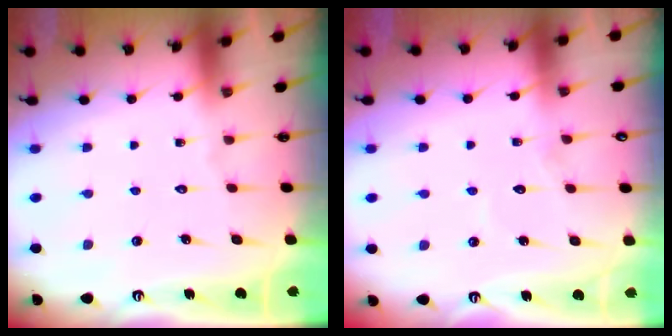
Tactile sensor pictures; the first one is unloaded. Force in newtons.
{"total": 5.7, "press": 5.7, "slide": 0.5}